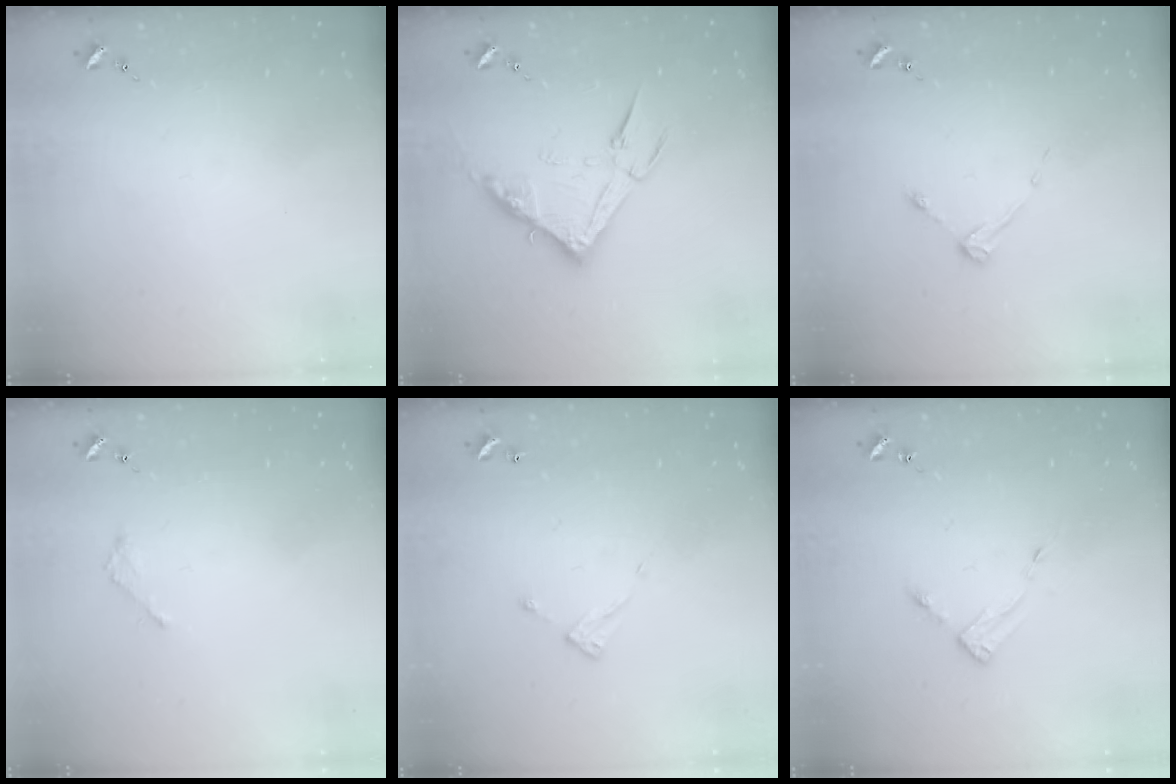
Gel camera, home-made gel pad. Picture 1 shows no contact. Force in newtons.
{"total": 13.8, "press": 13.8, "slide": 0.8}
{"total": 3.1, "press": 3.1, "slide": 0.4}
{"total": 2.1, "press": 2.1, "slide": 0.2}
{"total": 4.7, "press": 4.7, "slide": 0.3}
{"total": 3.4, "press": 3.4, "slide": 0.4}